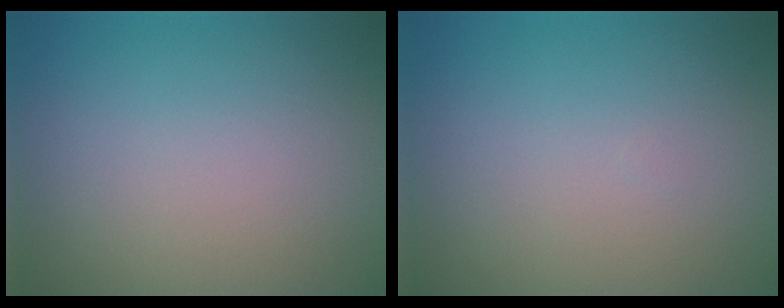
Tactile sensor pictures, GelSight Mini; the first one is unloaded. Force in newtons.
{"total": 0.0}